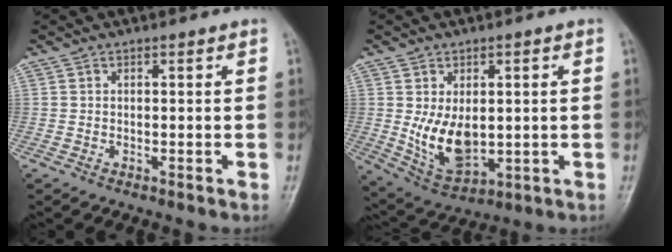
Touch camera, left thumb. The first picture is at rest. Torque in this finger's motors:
{"motor_torque": [1.53, 1.60, 1.02, -0.48, 0.07]}